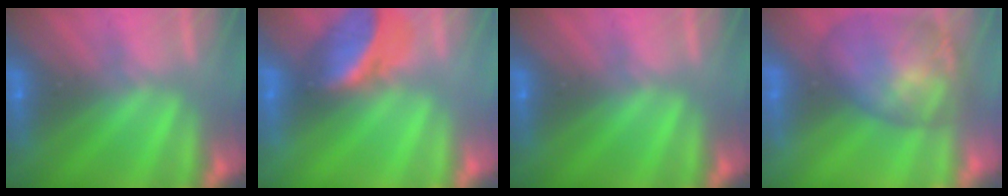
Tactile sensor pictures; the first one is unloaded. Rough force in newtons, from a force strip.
{"total": 2.6}
{"total": 0.0}
{"total": 7.6}